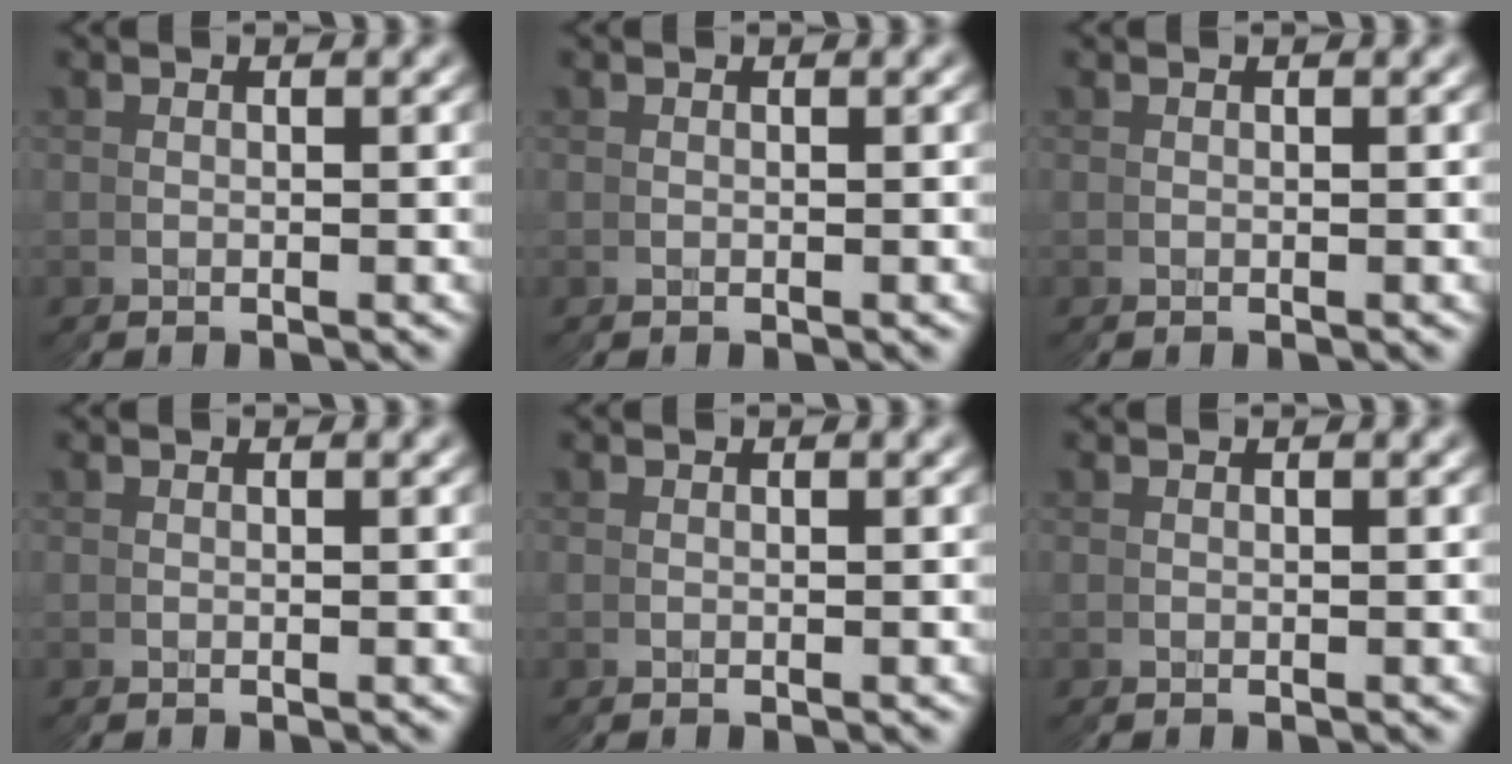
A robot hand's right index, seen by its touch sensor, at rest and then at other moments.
{"total": 0.0}
{"total": 0.0}
{"total": 0.0}
{"total": 0.0}
{"total": 0.0}